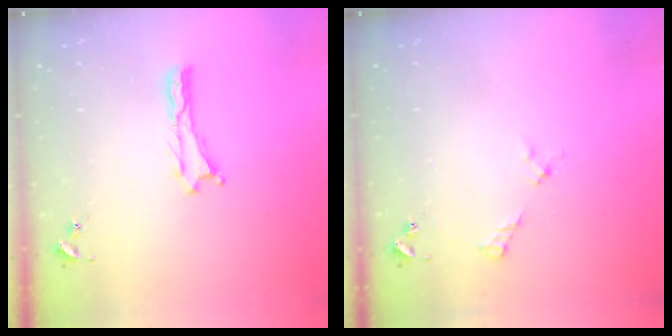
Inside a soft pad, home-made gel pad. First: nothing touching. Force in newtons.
{"total": 2.5, "press": 2.5, "slide": 0.3}